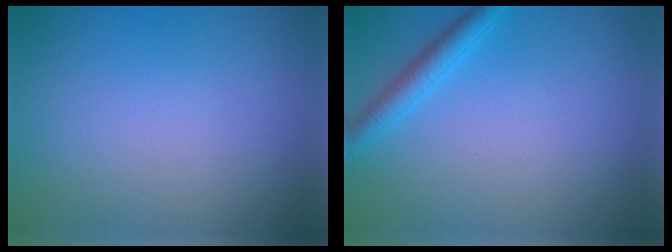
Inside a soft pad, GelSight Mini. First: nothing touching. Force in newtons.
{"total": 2.4, "press": 2.4, "slide": 0.1}